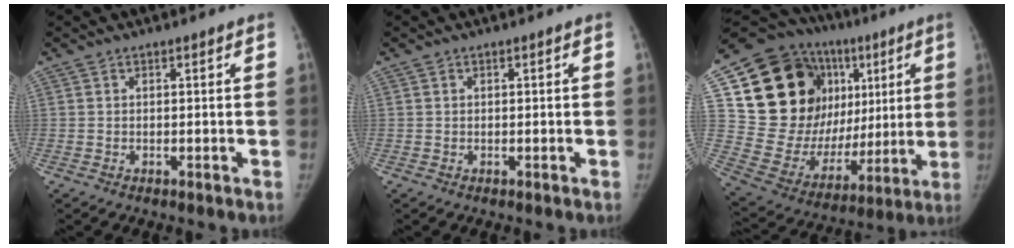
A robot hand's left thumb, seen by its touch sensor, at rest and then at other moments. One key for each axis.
{"total": 0.0}
{"total": 31.0, "fx": 9.1, "fy": 20.8, "fz": 21.1, "tx": -0.278, "ty": 0.034, "tz": 0.170}